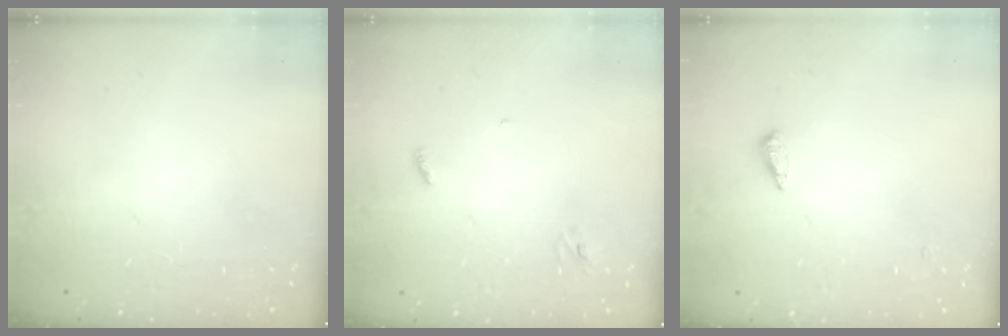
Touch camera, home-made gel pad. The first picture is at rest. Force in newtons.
{"total": 2.8, "press": 2.8, "slide": 0.3}
{"total": 3.2, "press": 3.1, "slide": 0.3}